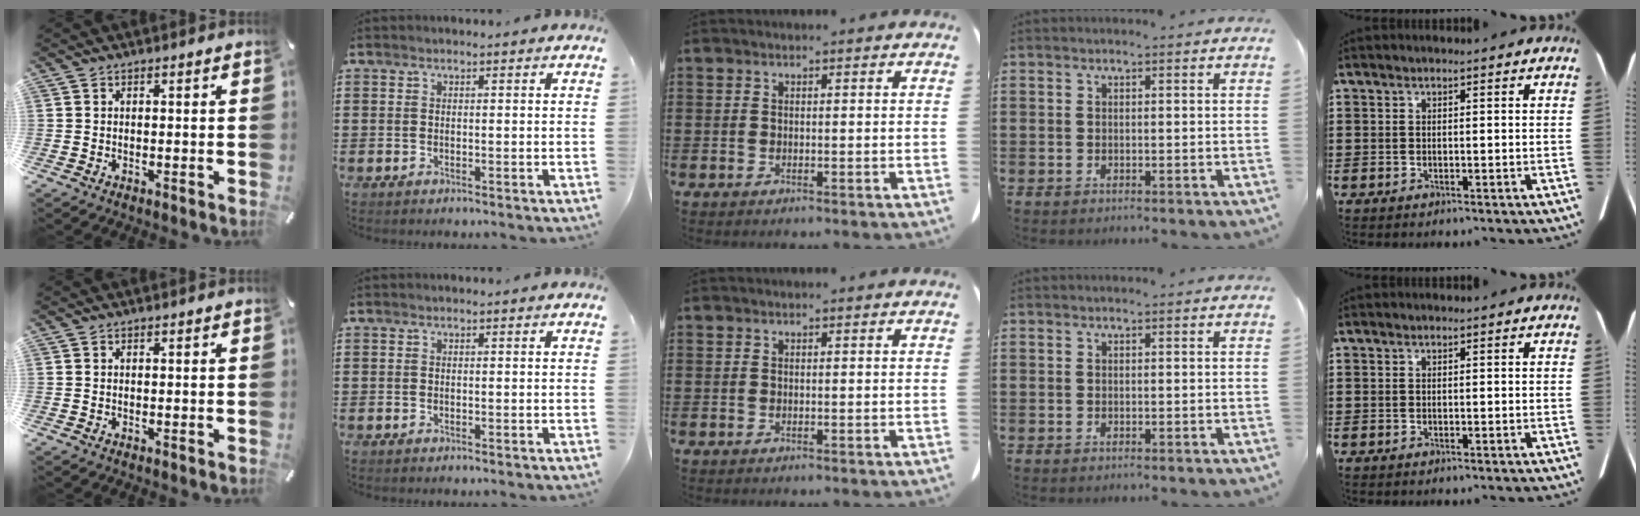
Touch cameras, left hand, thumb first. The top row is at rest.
{}